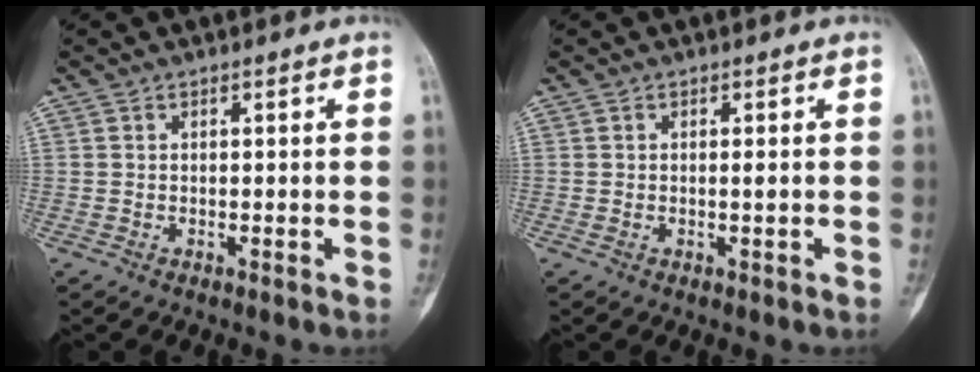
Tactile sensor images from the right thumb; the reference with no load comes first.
{"total": 0.9, "force": [0.0, 0.1, 0.9], "torque": [-0.015, -0.001, 0.001]}